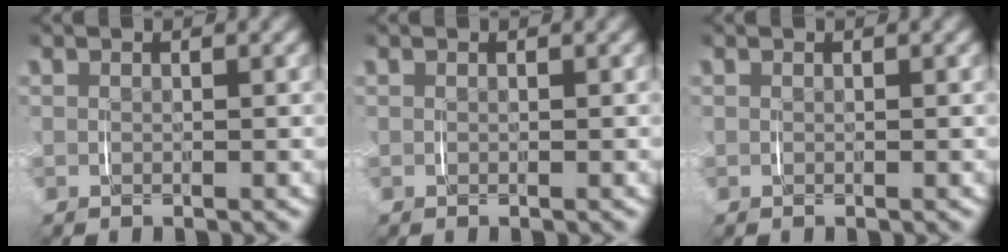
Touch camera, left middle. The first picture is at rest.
{"total": 0.0}
{"total": 0.0}